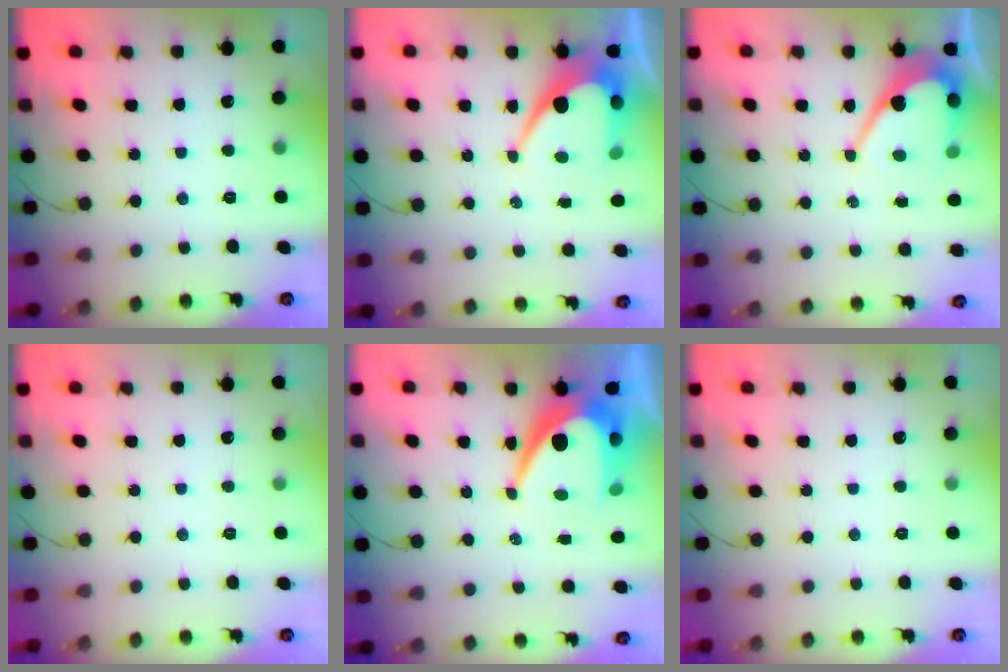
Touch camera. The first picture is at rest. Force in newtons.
{"total": 10.7, "press": 10.7, "slide": 0.8}
{"total": 10.9, "press": 10.9, "slide": 1.0}
{"total": 0.0}
{"total": 13.1, "press": 13.1, "slide": 0.9}
{"total": 0.0}